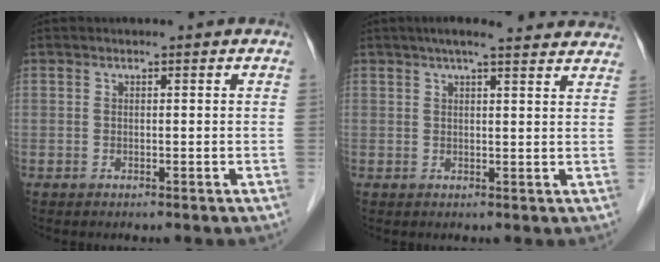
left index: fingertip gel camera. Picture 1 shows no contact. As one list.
[{"total": 13.9, "force": [12.3, 1.3, 6.2], "torque": [-0.080, 0.034, 0.141]}]